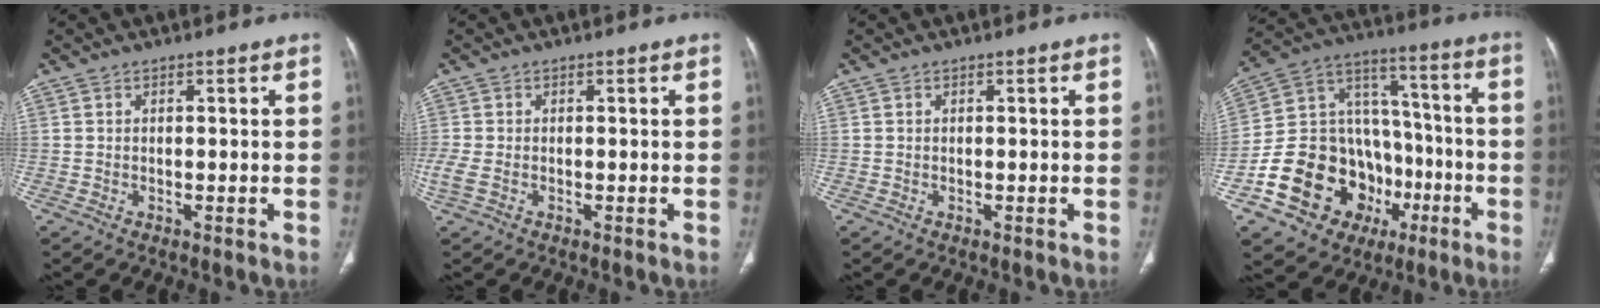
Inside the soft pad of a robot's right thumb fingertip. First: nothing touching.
{"total": 2.9, "force": [-0.8, 1.8, 2.2], "torque": [-0.077, 0.000, -0.014]}
{"total": 0.0}
{"total": 24.1, "force": [-8.8, 18.7, 12.4], "torque": [-0.180, 0.097, -0.130]}